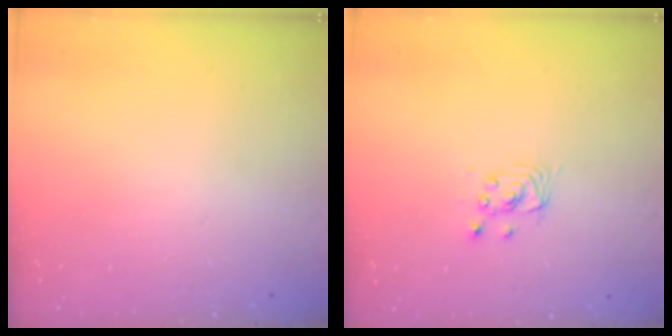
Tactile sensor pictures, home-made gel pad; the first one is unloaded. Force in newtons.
{"total": 2.8, "press": 2.8, "slide": 0.2}